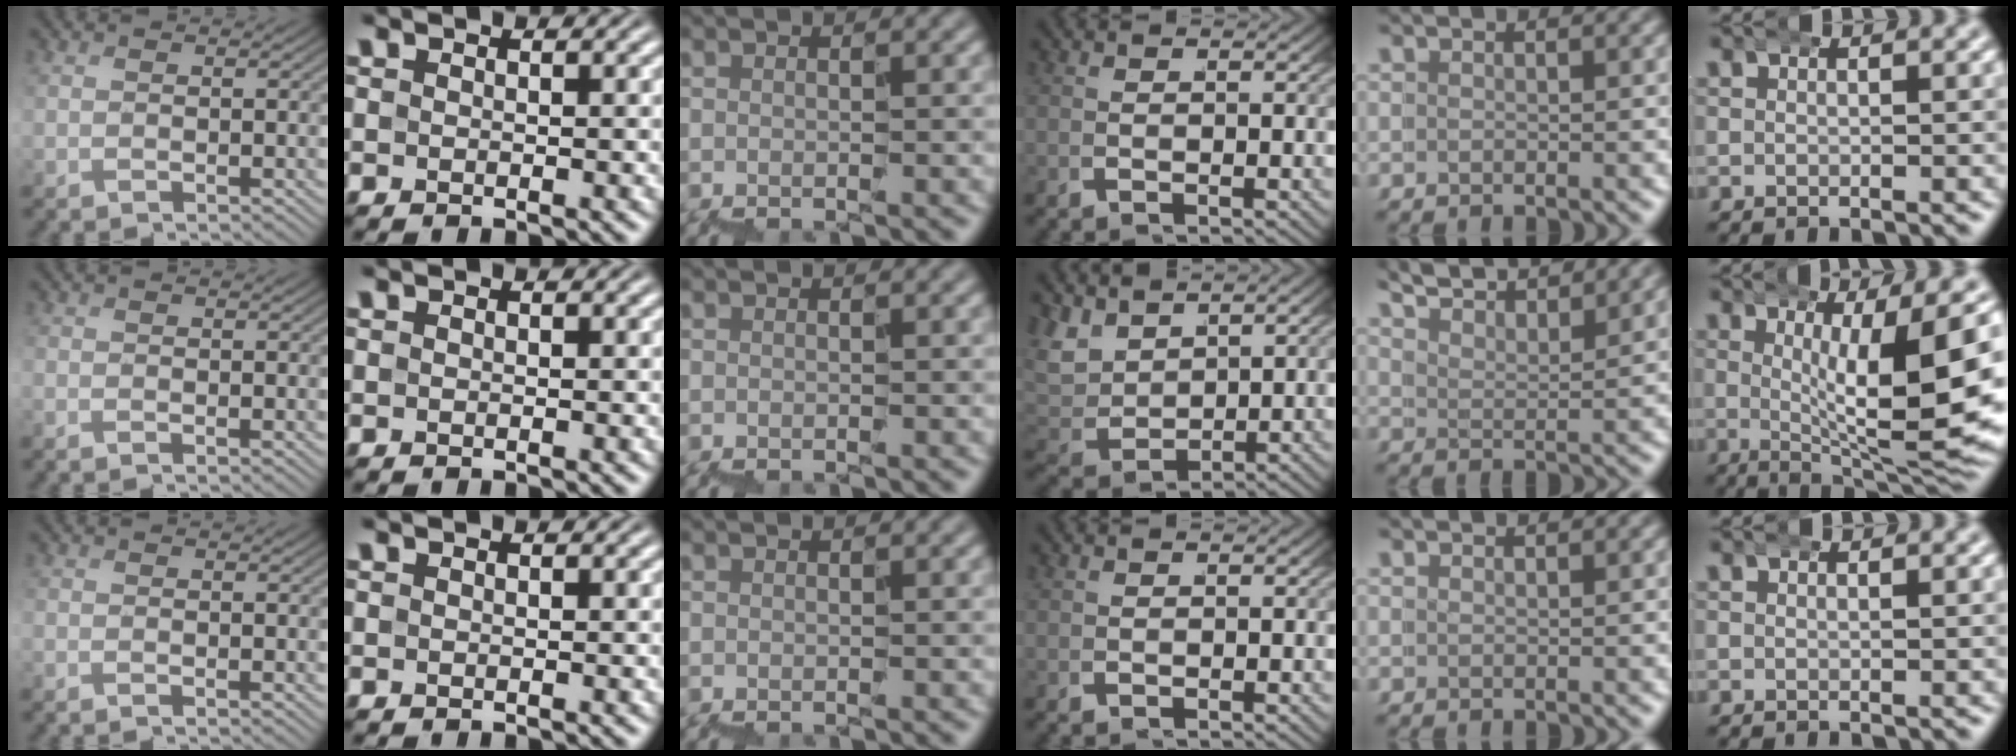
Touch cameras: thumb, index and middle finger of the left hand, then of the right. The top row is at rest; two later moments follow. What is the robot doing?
{"motion": "wrap", "object": "belt"}